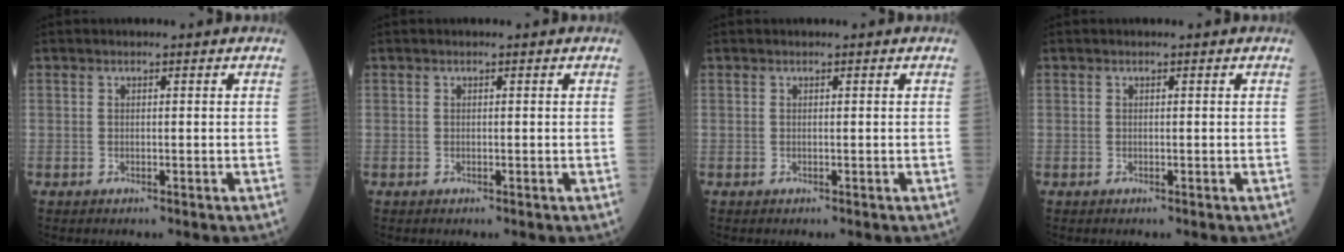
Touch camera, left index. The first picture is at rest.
{"total": 0.0}
{"total": 0.0}
{"total": 0.0}